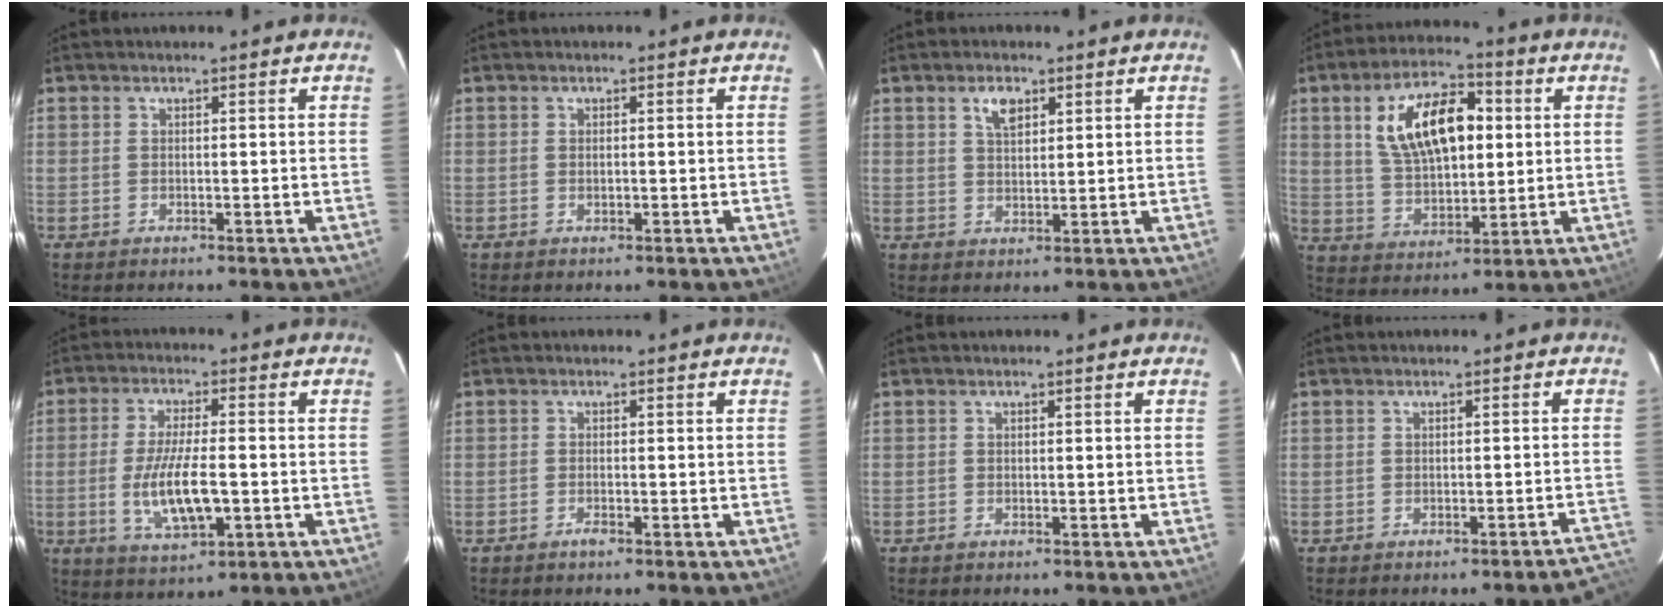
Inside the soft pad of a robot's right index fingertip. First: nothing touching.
{"total": 0.5, "force": [0.0, 0.3, 0.4], "torque": [-0.008, 0.000, 0.001]}
{"total": 3.9, "force": [2.1, 2.0, 2.6], "torque": [-0.046, 0.007, 0.039]}
{"total": 15.5, "force": [4.0, 7.9, 12.8], "torque": [-0.229, 0.021, 0.078]}
{"total": 10.5, "force": [-2.2, 3.3, 9.7], "torque": [-0.192, -0.014, -0.034]}
{"total": 1.2, "force": [-0.8, 0.3, 0.8], "torque": [-0.016, 0.000, -0.015]}
{"total": 0.0}
{"total": 4.5, "force": [-4.0, 0.9, 1.9], "torque": [-0.002, 0.021, -0.035]}